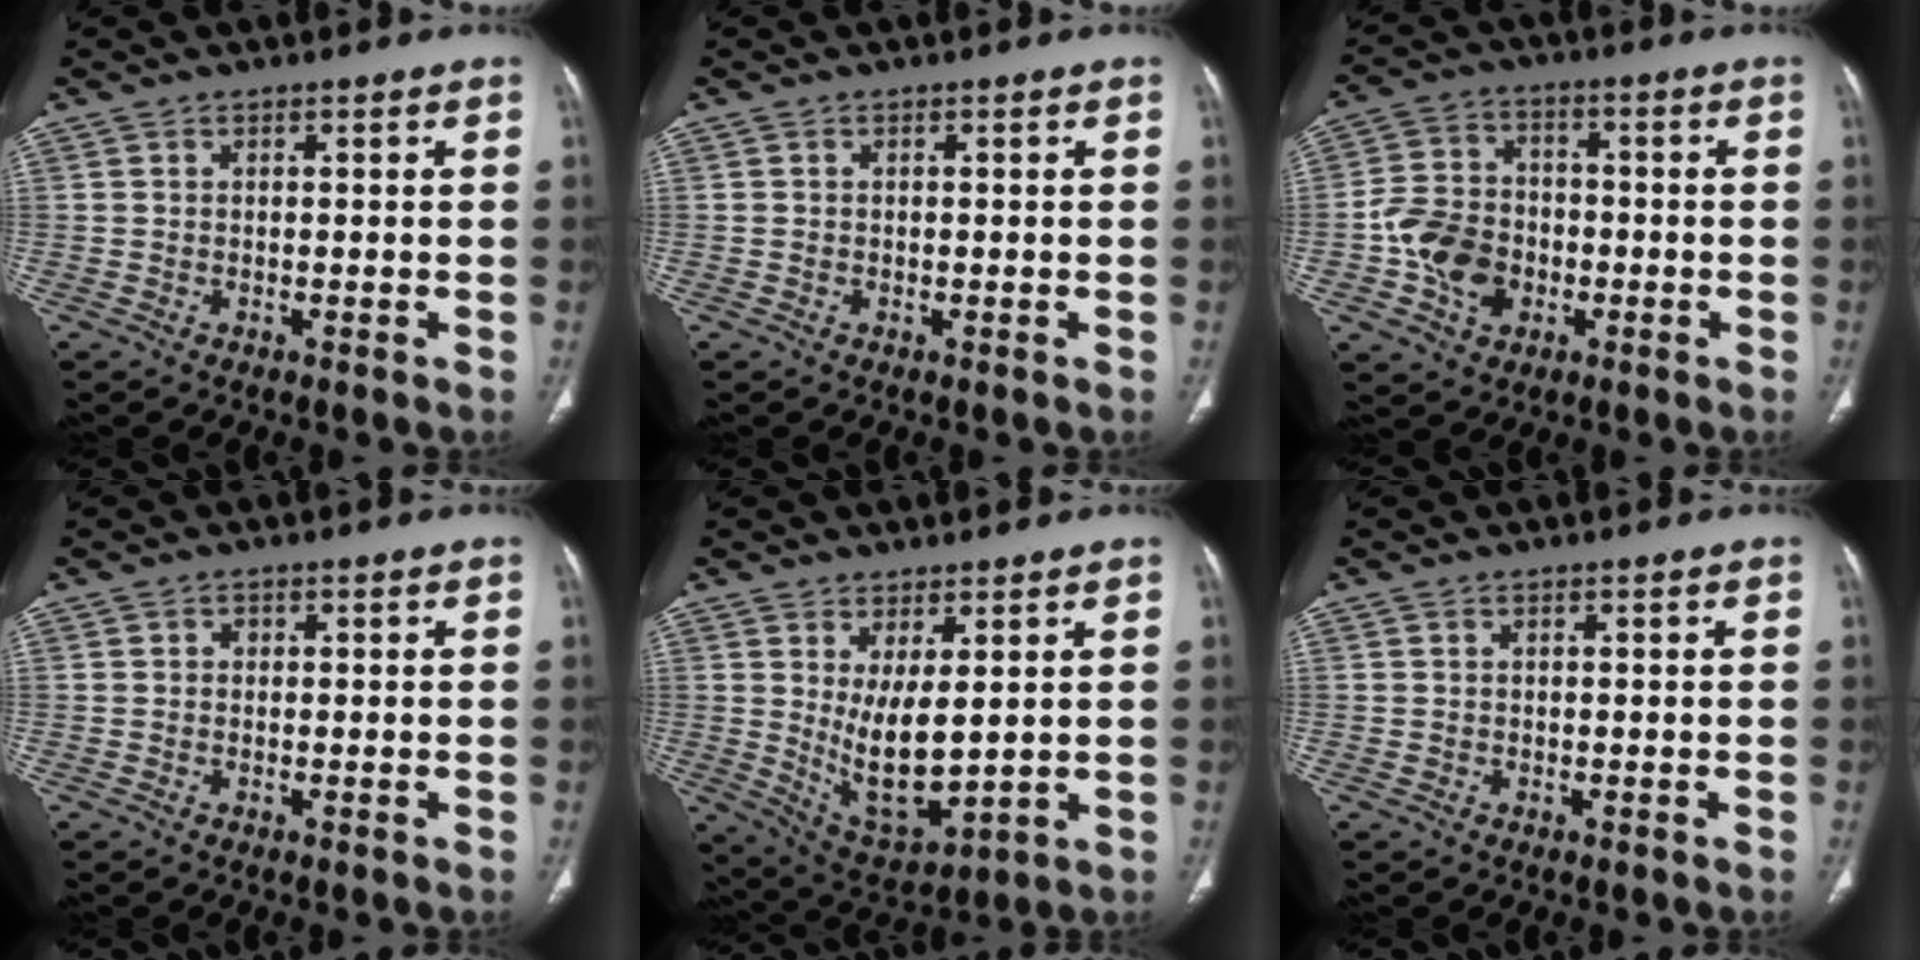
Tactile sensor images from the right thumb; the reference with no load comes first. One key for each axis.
{"total": 0.0}
{"total": 11.1, "fx": -3.1, "fy": 8.7, "fz": 6.1, "tx": -0.086, "ty": 0.020, "tz": -0.060}
{"total": 0.7, "fx": 0.1, "fy": 0.6, "fz": 0.3, "tx": 0.000, "ty": 0.002, "tz": -0.001}
{"total": 10.3, "fx": 1.5, "fy": 4.3, "fz": 9.3, "tx": -0.149, "ty": -0.031, "tz": 0.047}
{"total": 0.0}